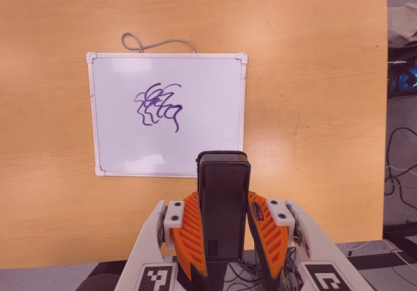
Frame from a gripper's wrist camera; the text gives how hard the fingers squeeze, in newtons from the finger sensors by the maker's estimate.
{"total": 4.4, "left": 2.7, "right": 6.0}